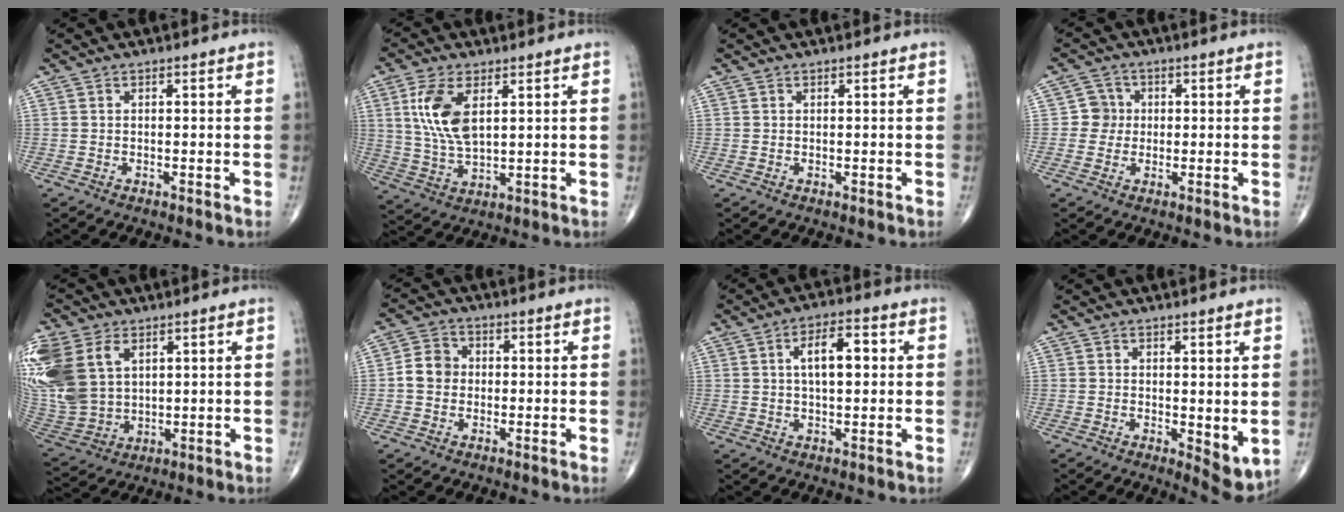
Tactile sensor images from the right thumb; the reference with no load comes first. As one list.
[{"total": 10.6, "force": [3.3, 5.2, 8.6], "torque": [-0.177, -0.011, 0.070]}, {"total": 0.0}, {"total": 3.6, "force": [0.1, 3.6, 0.5], "torque": [0.020, 0.009, -0.006]}, {"total": 21.7, "force": [7.5, 15.0, 13.7], "torque": [-0.344, 0.006, 0.162]}, {"total": 5.1, "force": [-0.2, 4.4, 2.5], "torque": [-0.035, 0.014, -0.012]}, {"total": 7.9, "force": [1.4, 3.6, 6.9], "torque": [-0.102, 0.009, 0.020]}, {"total": 5.3, "force": [0.3, 2.1, 4.9], "torque": [-0.057, -0.017, 0.009]}]